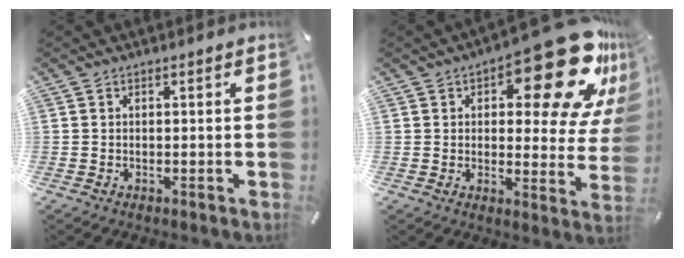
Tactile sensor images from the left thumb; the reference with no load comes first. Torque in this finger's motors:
{"motor_torque": [2.56, 2.44, 1.47, -1.30, 0.31]}